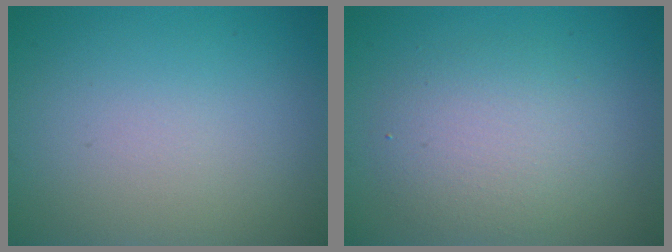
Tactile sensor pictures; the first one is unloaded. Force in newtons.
{"total": 3.8, "press": 3.8, "slide": 0.3}